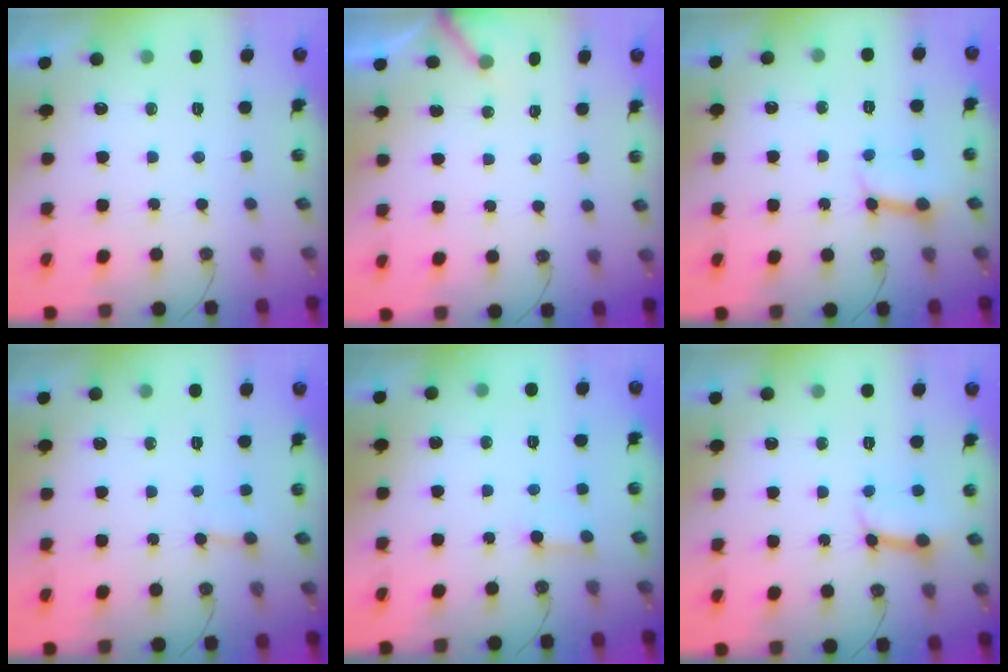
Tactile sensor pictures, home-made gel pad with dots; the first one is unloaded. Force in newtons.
{"total": 3.0, "press": 3.0, "slide": 0.3}
{"total": 7.2, "press": 7.2, "slide": 0.8}
{"total": 2.1, "press": 2.1, "slide": 0.1}
{"total": 2.4, "press": 2.4, "slide": 0.1}
{"total": 8.3, "press": 8.2, "slide": 1.2}